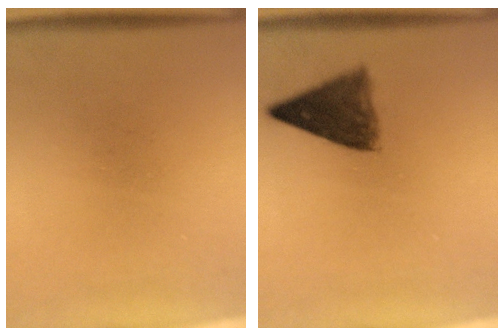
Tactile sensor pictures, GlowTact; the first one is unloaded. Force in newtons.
{"total": 7.2}